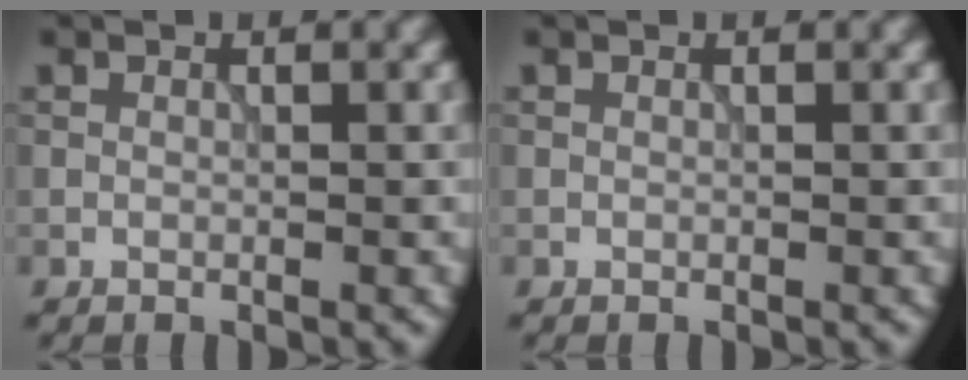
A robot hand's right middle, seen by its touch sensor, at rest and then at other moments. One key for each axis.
{"total": 0.0}